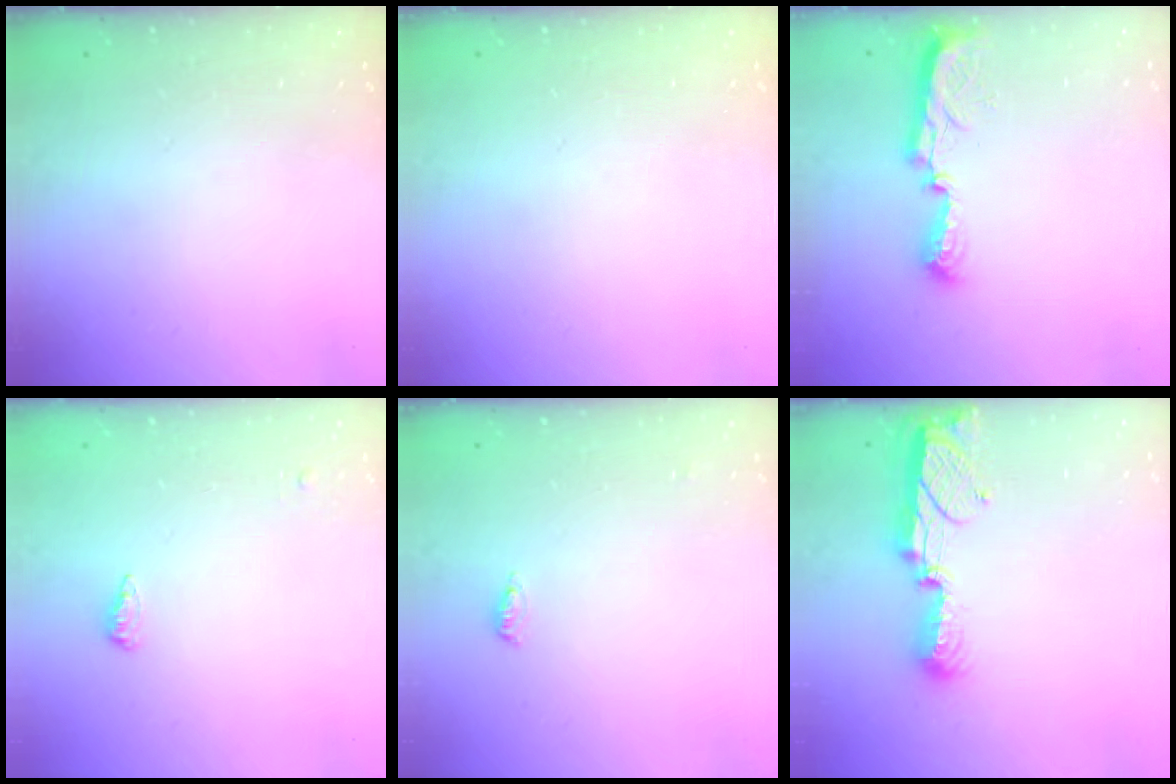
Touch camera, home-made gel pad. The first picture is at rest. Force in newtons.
{"total": 0.0}
{"total": 8.3, "press": 8.3, "slide": 0.9}
{"total": 8.7, "press": 5.7, "slide": 6.5}
{"total": 4.0, "press": 3.9, "slide": 1.1}
{"total": 9.9, "press": 9.7, "slide": 2.0}